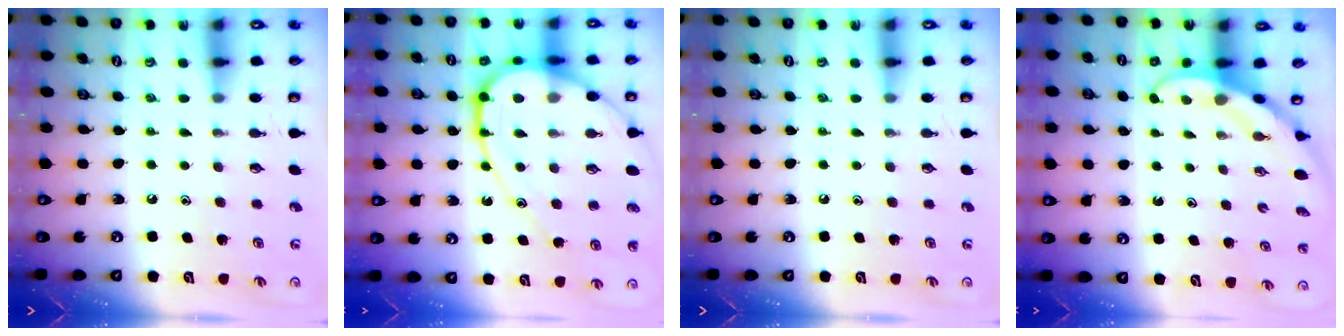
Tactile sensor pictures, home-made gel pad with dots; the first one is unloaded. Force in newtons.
{"total": 17.7, "press": 17.6, "slide": 1.8}
{"total": 0.0}
{"total": 3.1, "press": 3.1, "slide": 0.1}